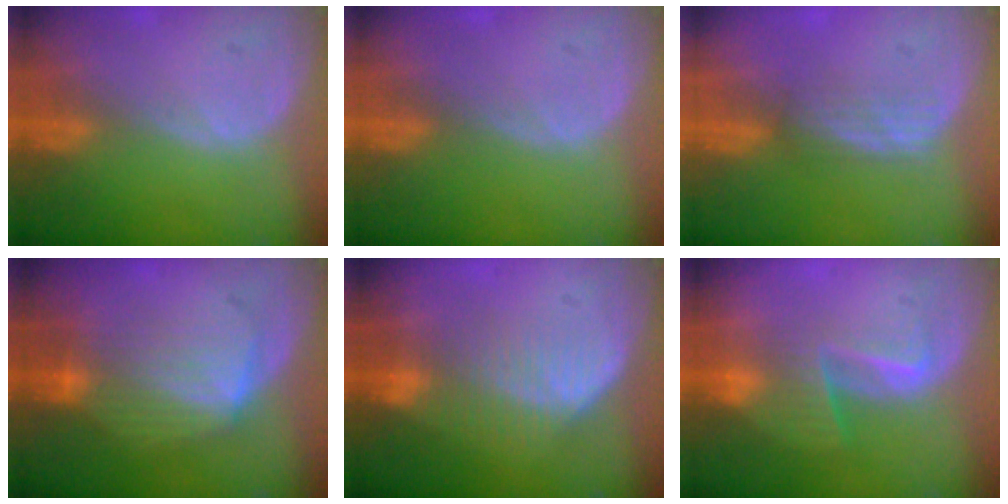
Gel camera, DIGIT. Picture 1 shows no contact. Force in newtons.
{"total": 0.0}
{"total": 3.0, "press": 2.6, "slide": 1.5}
{"total": 7.5, "press": 7.3, "slide": 1.7}
{"total": 7.1, "press": 6.5, "slide": 2.8}
{"total": 6.6, "press": 5.6, "slide": 3.5}